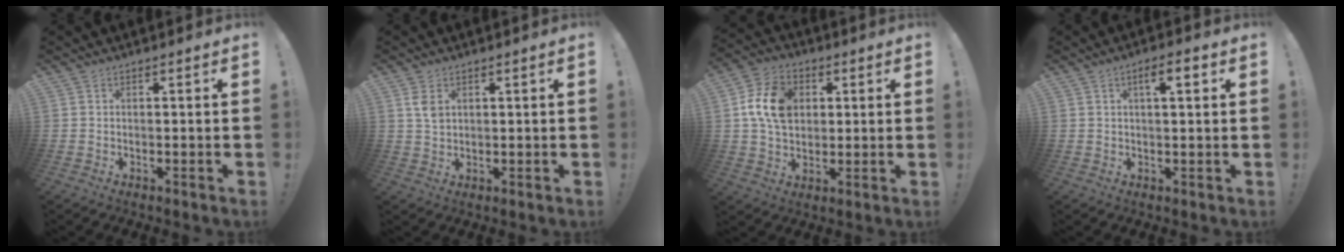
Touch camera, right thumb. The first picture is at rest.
{"total": 3.9, "force": [1.6, 2.5, 2.6], "torque": [-0.035, -0.002, 0.028]}
{"total": 13.9, "force": [3.2, 10.6, 8.4], "torque": [-0.140, 0.001, 0.063]}
{"total": 4.9, "force": [1.7, 1.3, 4.4], "torque": [-0.059, -0.005, 0.020]}